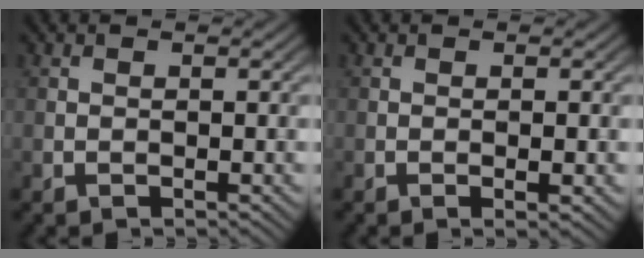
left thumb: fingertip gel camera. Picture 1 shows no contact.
{"total": 1.3, "force": [-0.3, 0.2, 1.2], "torque": [-0.023, -0.001, -0.006]}